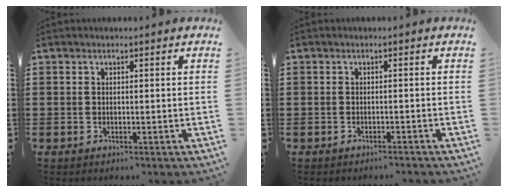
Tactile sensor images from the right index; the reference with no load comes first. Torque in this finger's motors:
{"motor_torque": [0.11, -0.07, 0.03, -0.01]}